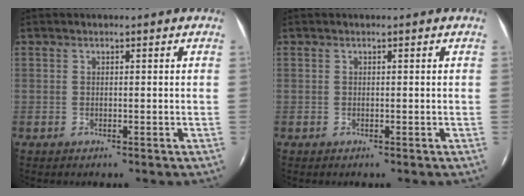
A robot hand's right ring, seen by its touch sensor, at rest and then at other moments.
{"total": 0.0}